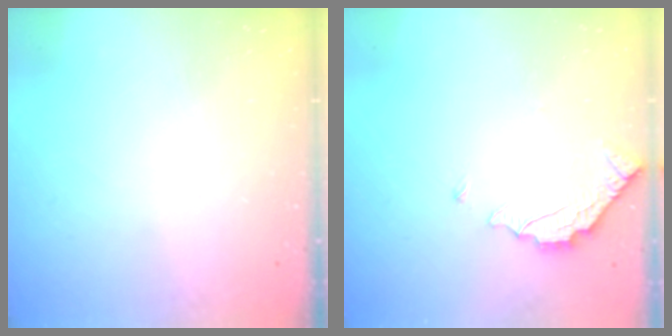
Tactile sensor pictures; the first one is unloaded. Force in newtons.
{"total": 3.0, "press": 3.0, "slide": 0.3}